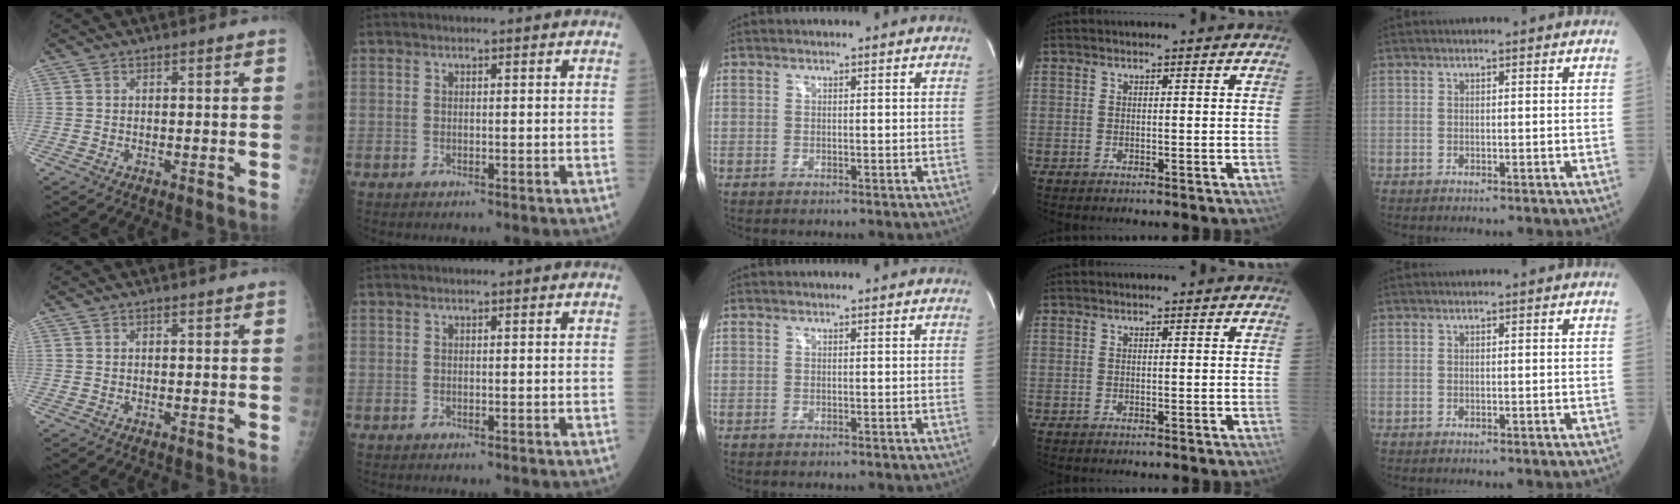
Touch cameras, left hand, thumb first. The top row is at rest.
{}